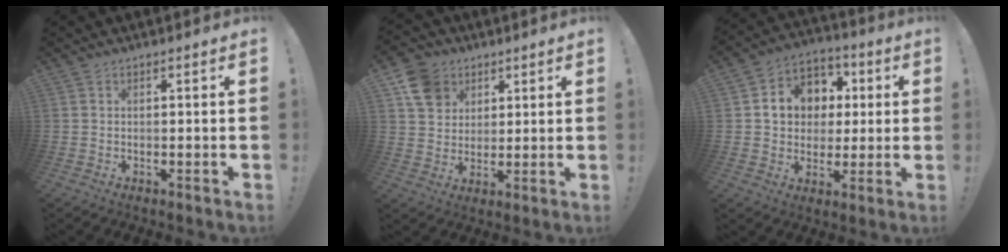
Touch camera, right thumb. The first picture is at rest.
{"total": 10.7, "force": [5.2, 8.7, 3.5], "torque": [-0.051, -0.022, 0.105]}
{"total": 12.2, "force": [2.2, 10.9, 5.0], "torque": [-0.069, -0.002, 0.052]}